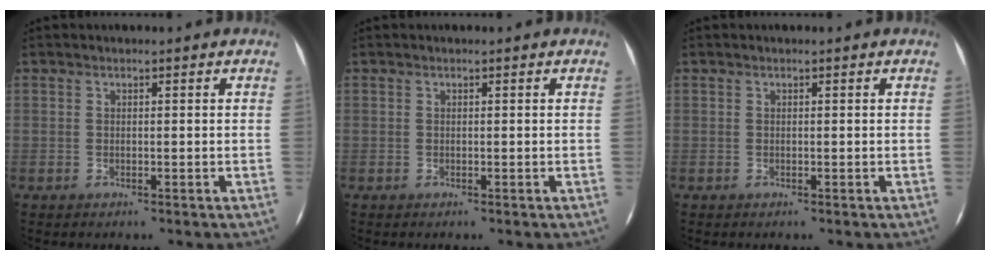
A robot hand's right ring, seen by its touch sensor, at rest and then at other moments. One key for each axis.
{"total": 0.0}
{"total": 0.0}